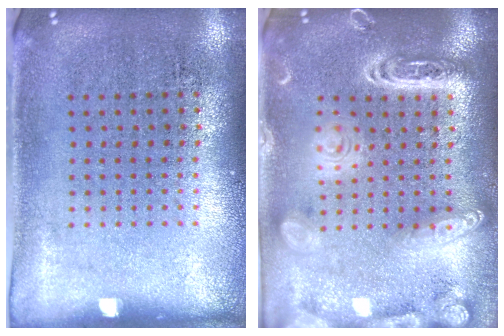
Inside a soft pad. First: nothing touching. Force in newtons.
{"total": 3.3, "press": 3.3, "slide": 0.2}